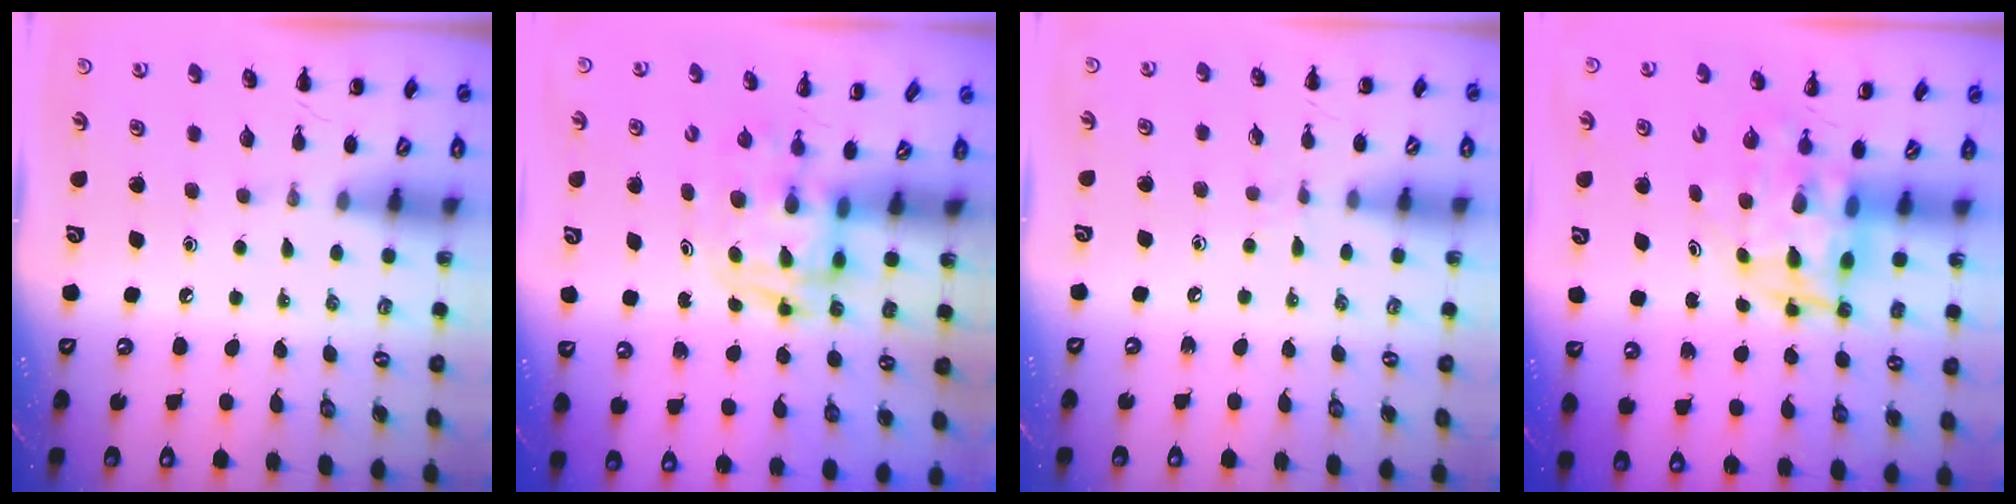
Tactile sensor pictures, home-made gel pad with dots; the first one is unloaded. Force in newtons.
{"total": 2.7, "press": 2.6, "slide": 0.5}
{"total": 2.9, "press": 2.6, "slide": 1.2}
{"total": 5.4, "press": 5.1, "slide": 1.9}